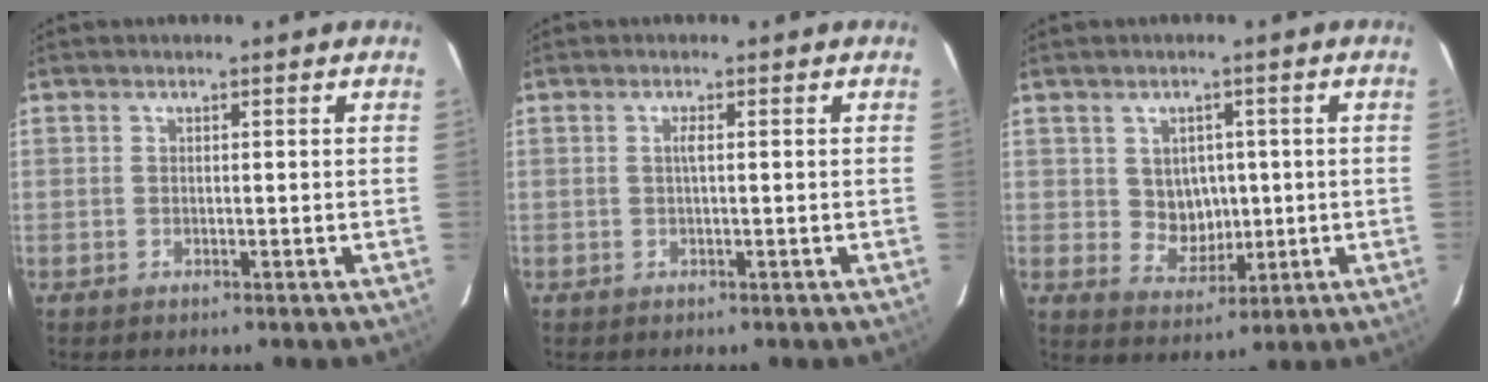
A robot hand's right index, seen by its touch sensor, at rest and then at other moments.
{"total": 1.0, "force": [0.1, -0.1, 1.0], "torque": [-0.019, 0.001, 0.000]}
{"total": 5.8, "force": [0.6, 5.4, 2.1], "torque": [-0.038, 0.005, 0.023]}